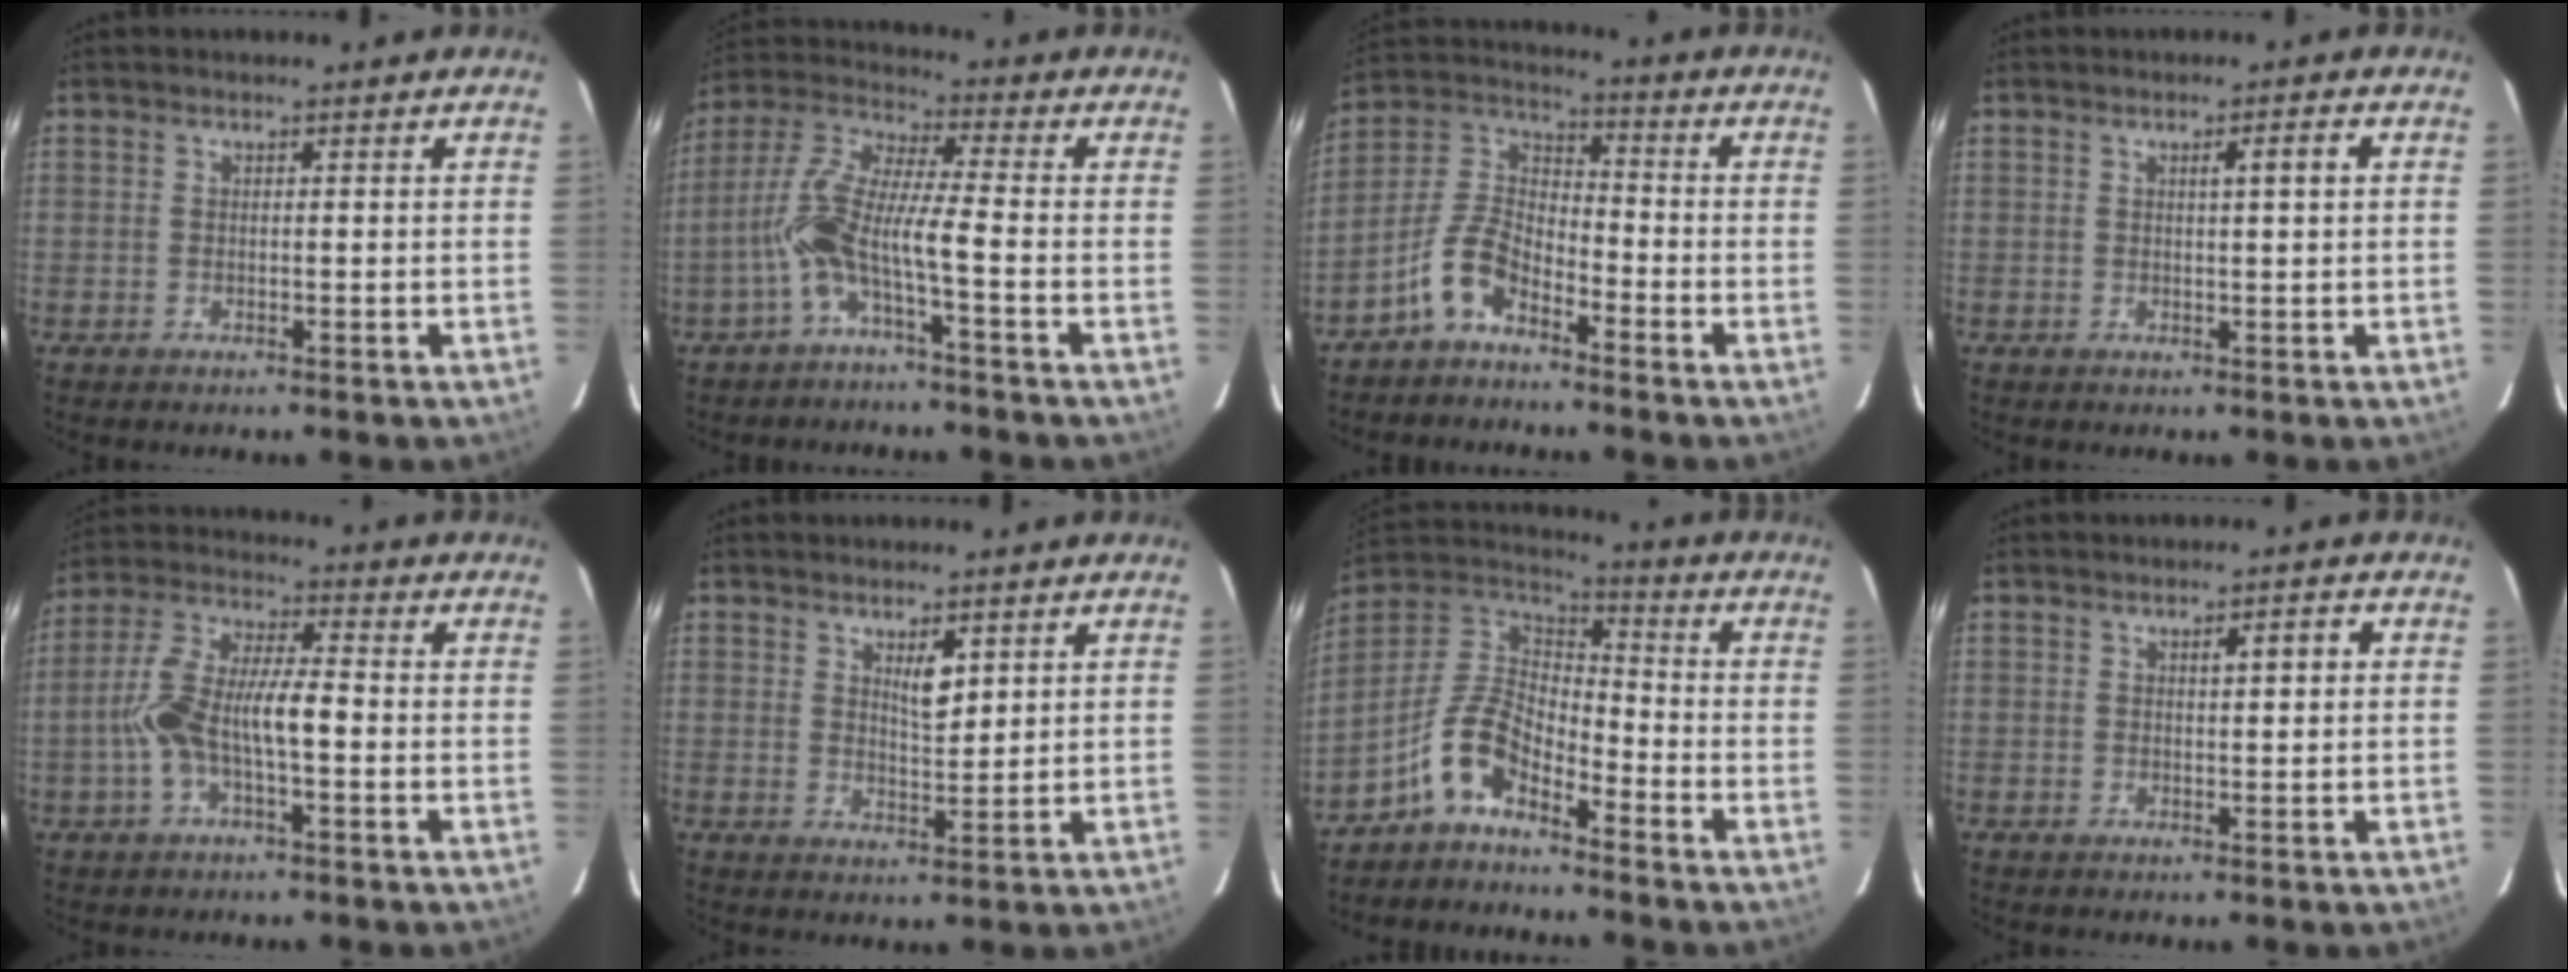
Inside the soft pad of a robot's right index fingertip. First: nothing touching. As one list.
[{"total": 9.0, "force": [-3.4, 0.3, 8.4], "torque": [-0.185, 0.023, -0.075]}, {"total": 7.6, "force": [-5.2, 3.3, 4.6], "torque": [-0.110, 0.020, -0.110]}, {"total": 2.3, "force": [0.6, -0.1, 2.2], "torque": [-0.037, 0.004, 0.010]}, {"total": 10.2, "force": [-1.9, 2.9, 9.6], "torque": [-0.204, 0.024, -0.036]}, {"total": 3.4, "force": [1.7, 1.0, 2.7], "torque": [-0.050, -0.004, 0.034]}, {"total": 8.7, "force": [-5.8, 3.7, 5.4], "torque": [-0.123, 0.030, -0.119]}, {"total": 2.4, "force": [0.7, 0.5, 2.3], "torque": [-0.037, 0.007, 0.012]}]